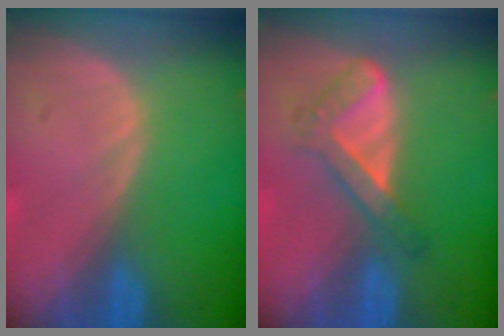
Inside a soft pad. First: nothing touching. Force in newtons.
{"total": 5.4, "press": 4.7, "slide": 2.7}